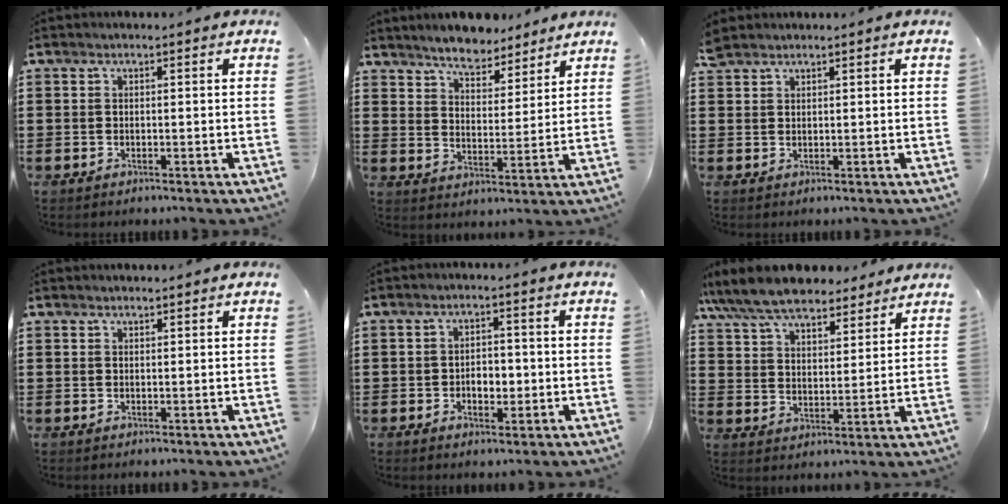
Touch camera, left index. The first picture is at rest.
{"total": 5.6, "force": [5.5, 0.9, 0.7], "torque": [-0.037, -0.023, 0.098]}
{"total": 2.2, "force": [2.0, 0.8, 0.4], "torque": [-0.014, 0.003, 0.041]}
{"total": 0.7, "force": [0.6, 0.2, 0.1], "torque": [-0.003, 0.000, 0.012]}
{"total": 3.2, "force": [-0.8, 2.0, 2.3], "torque": [-0.041, 0.002, -0.021]}
{"total": 9.0, "force": [8.2, 2.2, 3.0], "torque": [-0.092, -0.029, 0.152]}